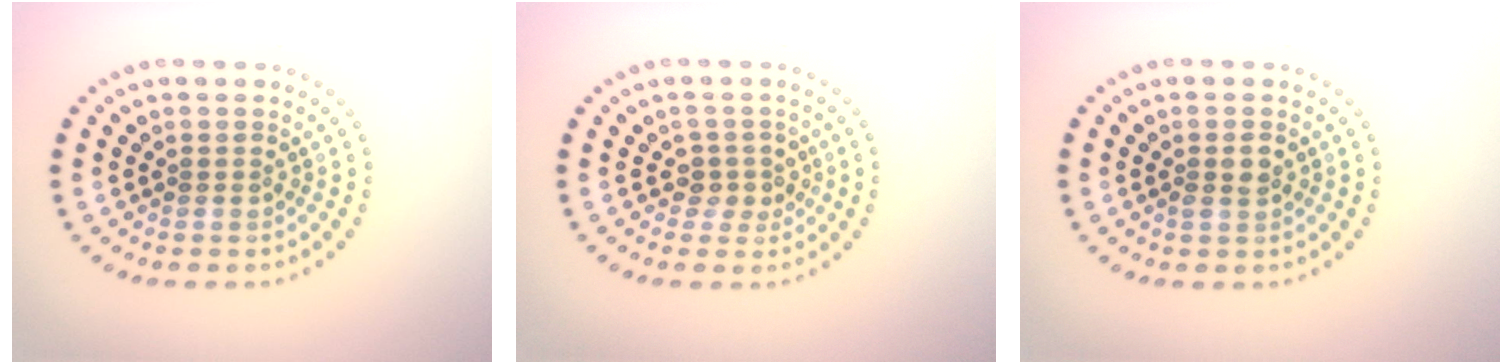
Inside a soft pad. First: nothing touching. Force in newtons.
{"total": 2.0, "press": 1.7, "slide": 1.0}
{"total": 1.3, "press": 1.3, "slide": 0.3}